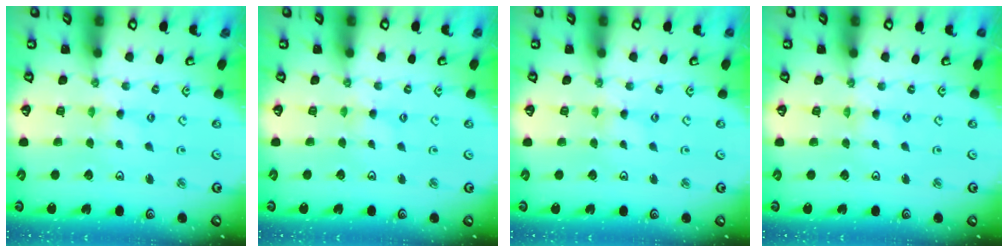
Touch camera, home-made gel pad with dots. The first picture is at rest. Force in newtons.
{"total": 1.3, "press": 1.2, "slide": 0.4}
{"total": 0.6, "press": 0.6, "slide": 0.1}
{"total": 0.0}